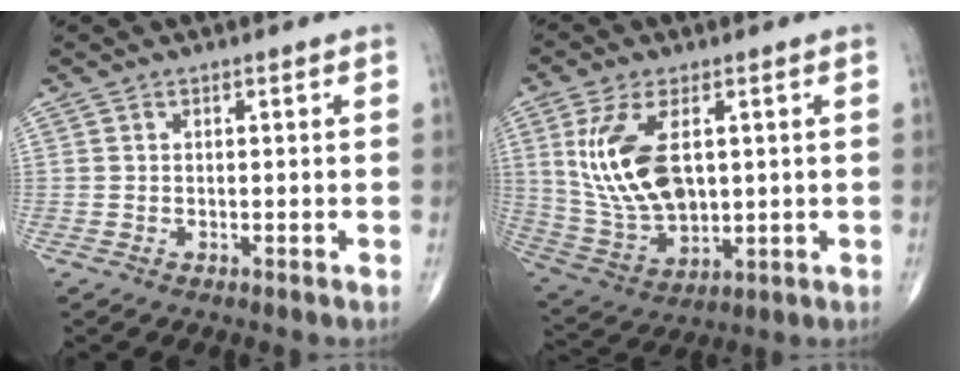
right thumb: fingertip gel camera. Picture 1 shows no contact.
{"total": 14.9, "force": [3.2, 8.1, 12.1], "torque": [-0.240, -0.015, 0.076]}